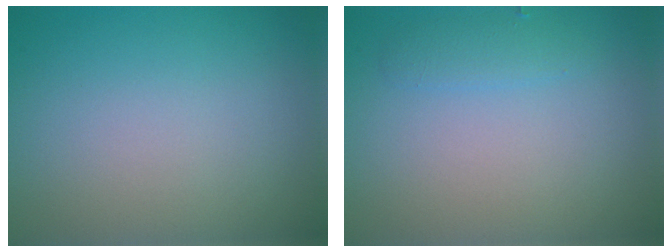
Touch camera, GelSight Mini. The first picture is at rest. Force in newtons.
{"total": 1.3, "press": 1.3, "slide": 0.1}